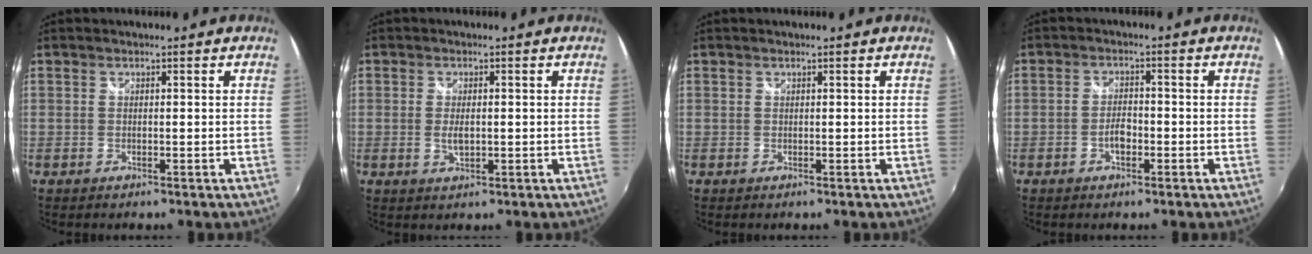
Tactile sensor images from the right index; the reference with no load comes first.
{"total": 2.8, "force": [-0.3, 1.3, 2.4], "torque": [-0.045, -0.003, -0.003]}
{"total": 0.0}
{"total": 2.9, "force": [-1.4, 1.4, 2.1], "torque": [-0.044, 0.005, -0.025]}